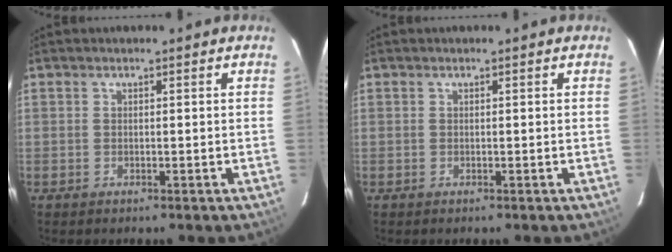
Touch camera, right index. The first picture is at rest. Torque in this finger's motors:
{"motor_torque": [-0.07, -0.07, 0.00, 0.01]}